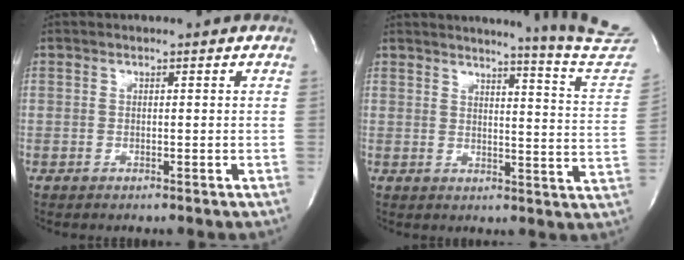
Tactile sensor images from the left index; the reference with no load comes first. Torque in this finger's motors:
{"motor_torque": [0.39, -0.58, 0.20, 0.07]}